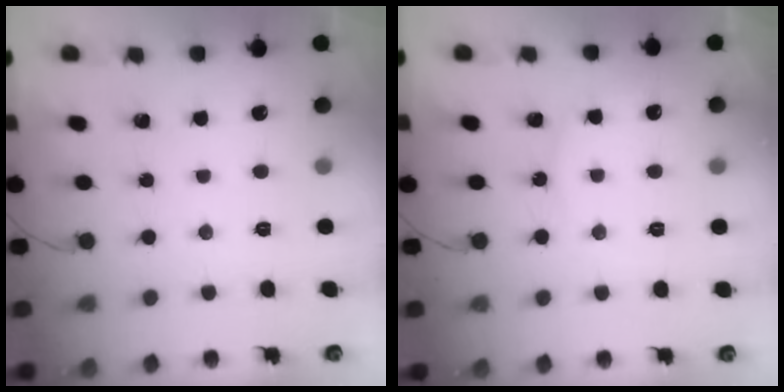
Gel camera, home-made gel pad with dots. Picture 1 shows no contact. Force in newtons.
{"total": 3.8, "press": 3.7, "slide": 0.6}